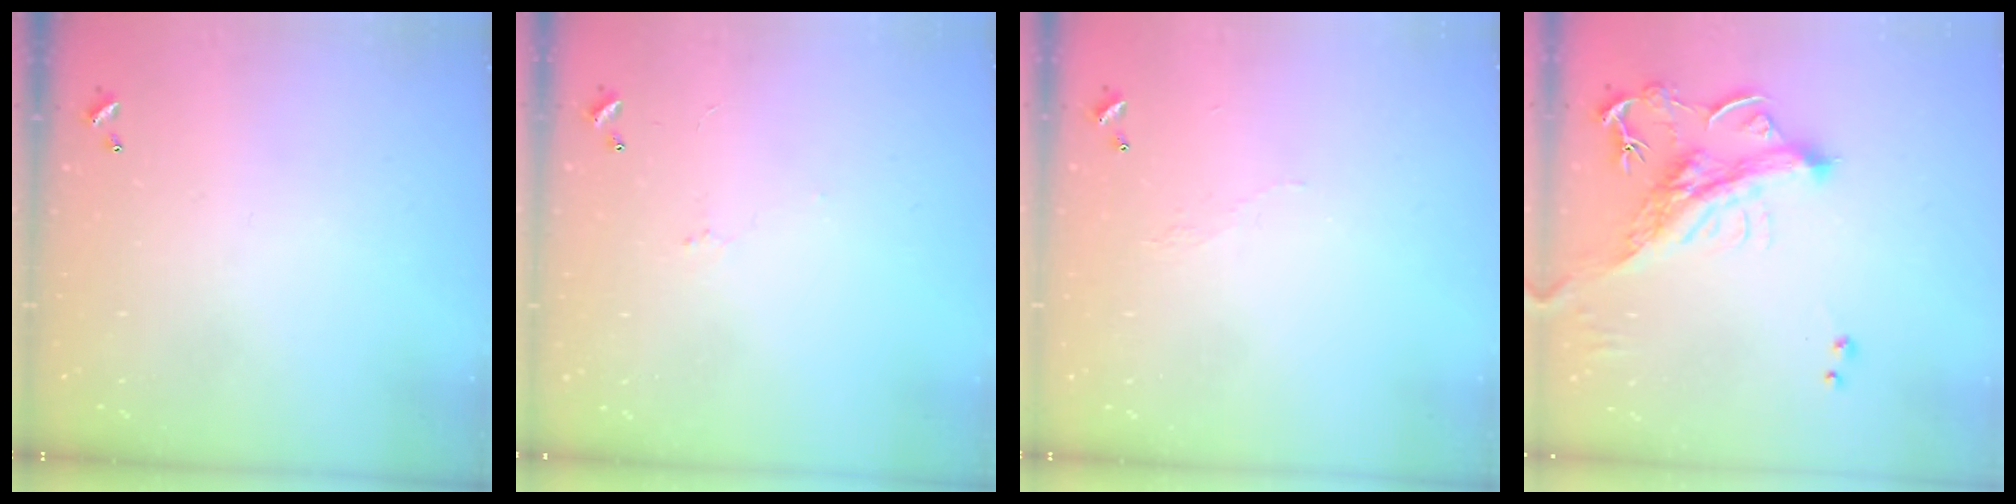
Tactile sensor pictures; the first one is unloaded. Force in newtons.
{"total": 1.9, "press": 1.8, "slide": 0.6}
{"total": 2.9, "press": 2.9, "slide": 0.5}
{"total": 3.5, "press": 3.2, "slide": 1.4}